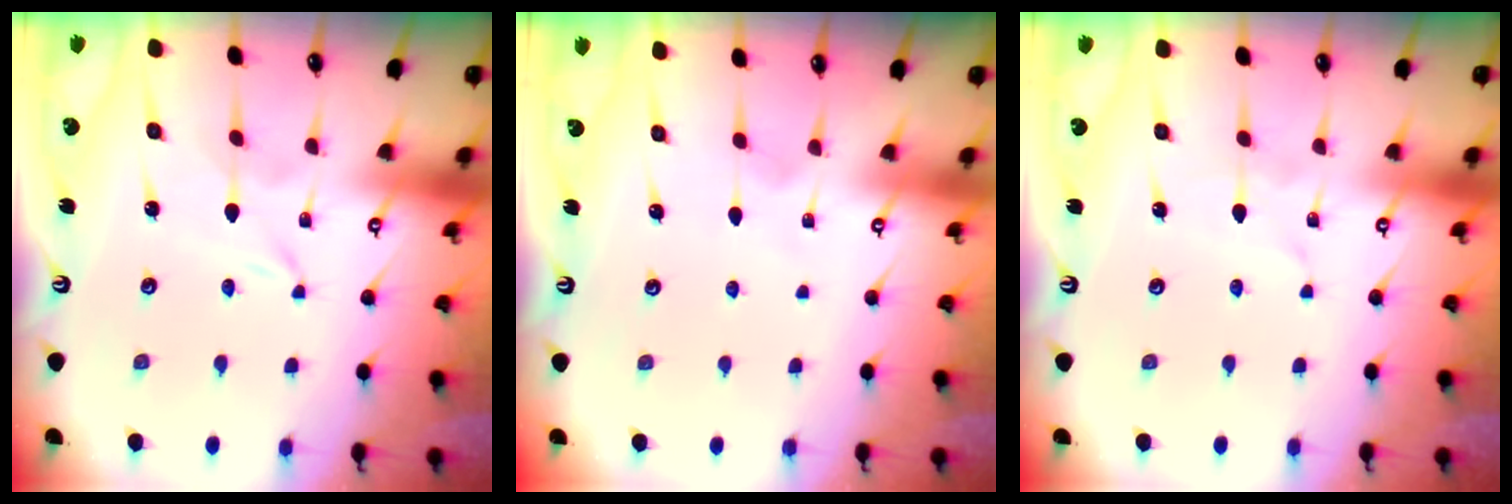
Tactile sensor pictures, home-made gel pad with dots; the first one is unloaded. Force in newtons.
{"total": 2.4, "press": 2.4, "slide": 0.2}
{"total": 1.4, "press": 1.4, "slide": 0.1}